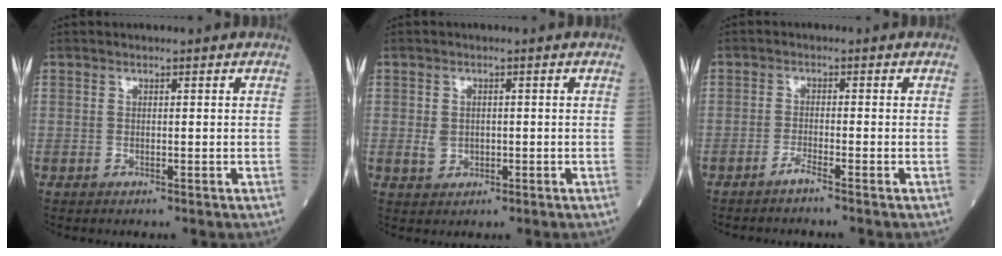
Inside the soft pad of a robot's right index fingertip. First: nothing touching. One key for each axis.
{"total": 2.3, "fx": -0.2, "fy": 1.9, "fz": 1.2, "tx": -0.022, "ty": 0.000, "tz": 0.003}
{"total": 1.7, "fx": -1.4, "fy": -0.5, "fz": 0.8, "tx": -0.017, "ty": 0.001, "tz": -0.031}